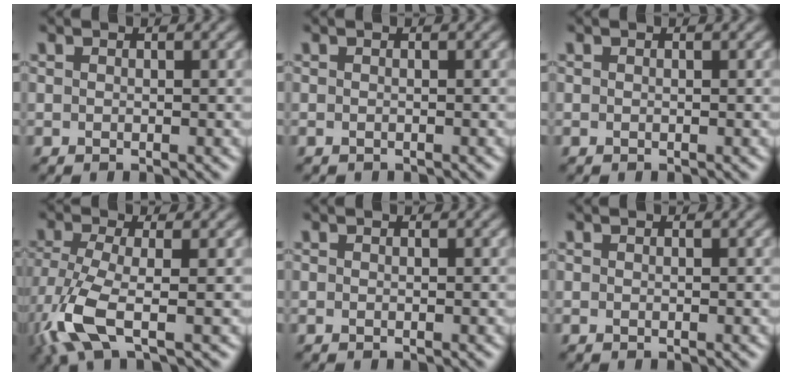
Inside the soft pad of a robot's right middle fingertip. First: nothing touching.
{"total": 0.7, "force": [-0.7, 0.1, 0.2], "torque": [-0.002, -0.007, -0.012]}
{"total": 0.0}
{"total": 6.3, "force": [-2.8, 1.9, 5.3], "torque": [-0.140, -0.018, -0.065]}
{"total": 0.0}
{"total": 0.0}